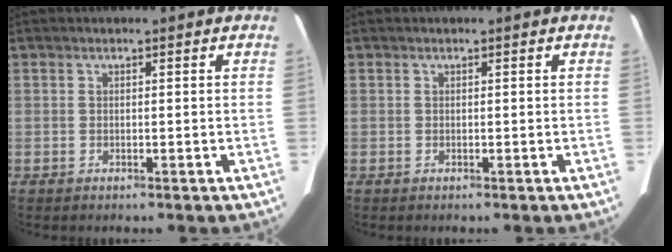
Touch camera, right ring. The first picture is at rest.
{"total": 0.0}